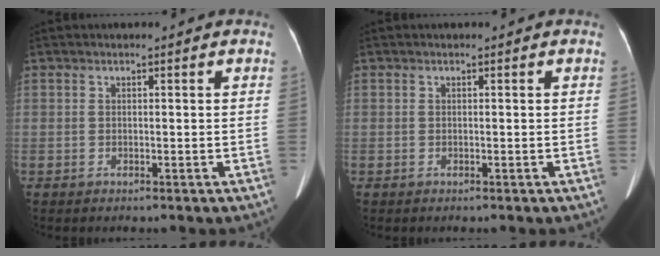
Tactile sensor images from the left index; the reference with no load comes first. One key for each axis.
{"total": 0.0}